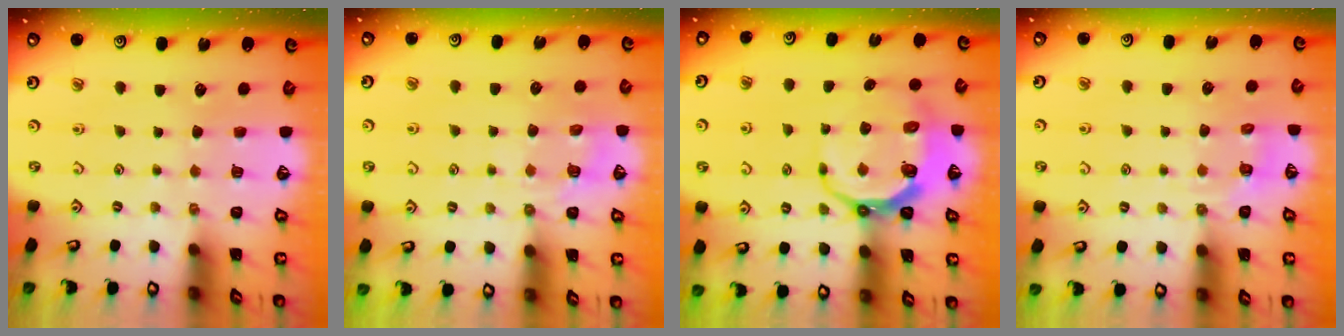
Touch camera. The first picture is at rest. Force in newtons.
{"total": 7.7, "press": 7.6, "slide": 1.0}
{"total": 10.2, "press": 9.4, "slide": 3.9}
{"total": 4.0, "press": 3.6, "slide": 1.7}